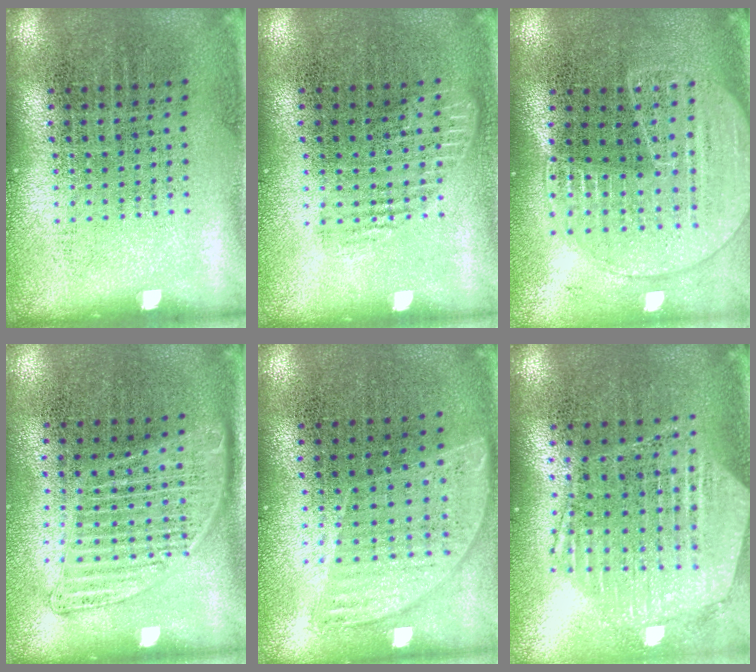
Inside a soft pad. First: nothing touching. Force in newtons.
{"total": 1.3, "press": 1.2, "slide": 0.4}
{"total": 1.8, "press": 1.7, "slide": 0.6}
{"total": 1.4, "press": 1.3, "slide": 0.6}
{"total": 0.9, "press": 0.8, "slide": 0.3}
{"total": 1.3, "press": 1.2, "slide": 0.3}